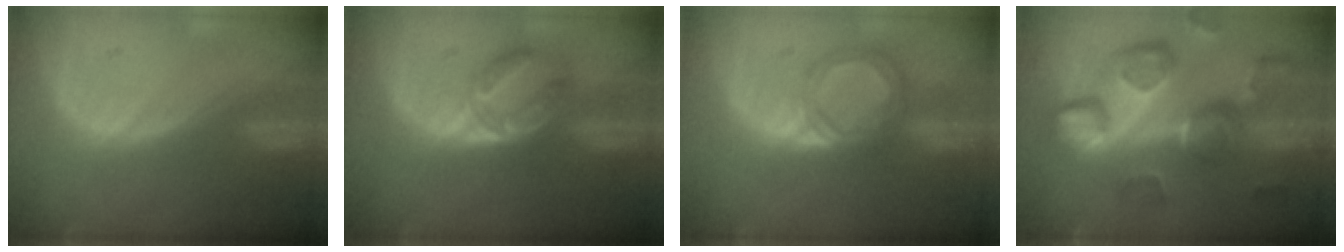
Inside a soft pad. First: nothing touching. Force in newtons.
{"total": 5.9, "press": 5.6, "slide": 1.9}
{"total": 5.6, "press": 5.3, "slide": 2.0}
{"total": 13.0, "press": 11.3, "slide": 6.5}